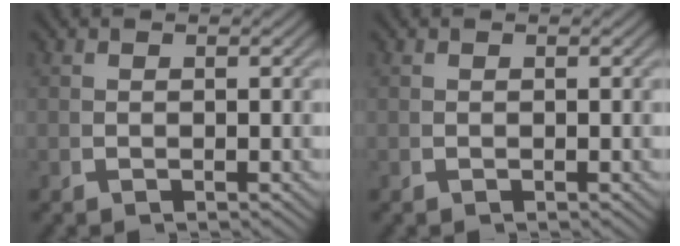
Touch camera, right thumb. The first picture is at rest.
{"total": 0.0}